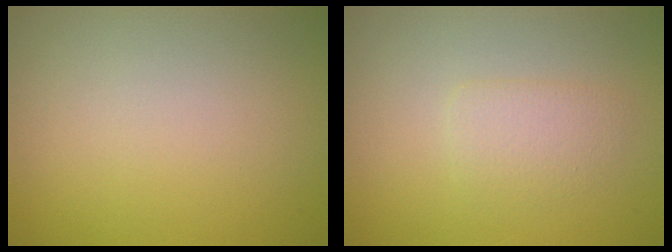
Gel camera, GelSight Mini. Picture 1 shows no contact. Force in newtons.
{"total": 1.8, "press": 1.8, "slide": 0.1}